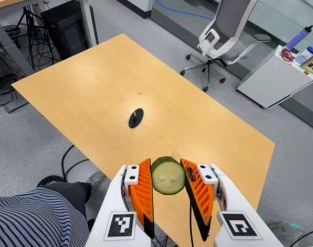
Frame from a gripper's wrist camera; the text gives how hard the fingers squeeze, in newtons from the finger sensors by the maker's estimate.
{"total": 10.0, "left": 10.7, "right": 9.3}